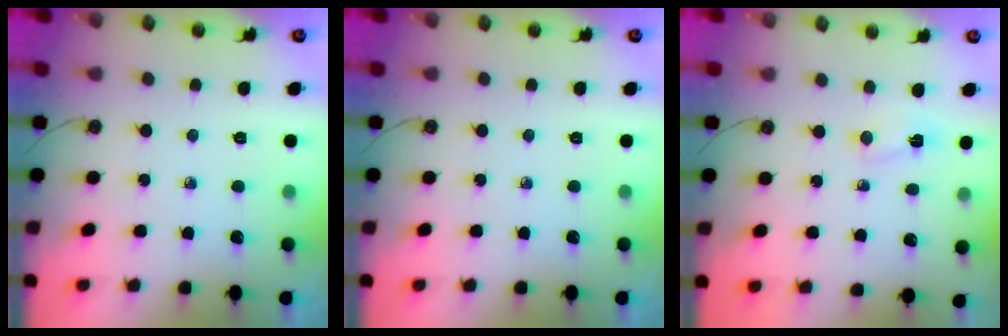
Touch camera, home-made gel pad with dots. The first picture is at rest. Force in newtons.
{"total": 0.0}
{"total": 2.4, "press": 2.4, "slide": 0.5}